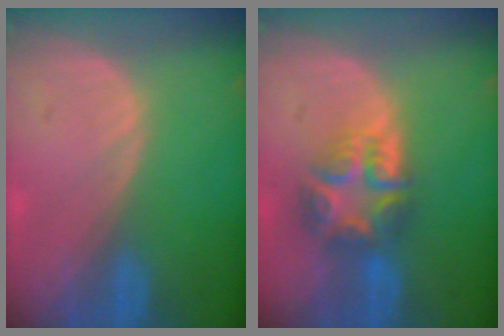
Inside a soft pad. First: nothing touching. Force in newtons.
{"total": 7.6, "press": 6.7, "slide": 3.7}